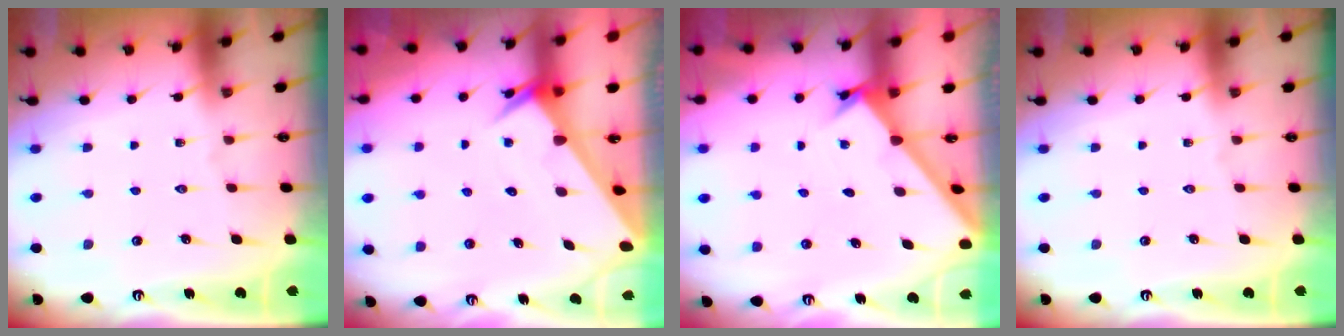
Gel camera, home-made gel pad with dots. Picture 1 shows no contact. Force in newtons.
{"total": 2.9, "press": 2.9, "slide": 0.1}
{"total": 1.6, "press": 1.6, "slide": 0.1}
{"total": 0.0}